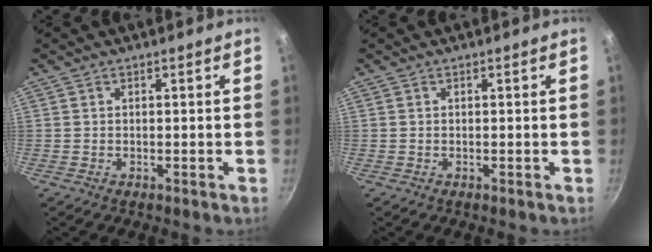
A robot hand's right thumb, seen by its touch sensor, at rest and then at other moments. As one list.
[{"total": 0.0}]